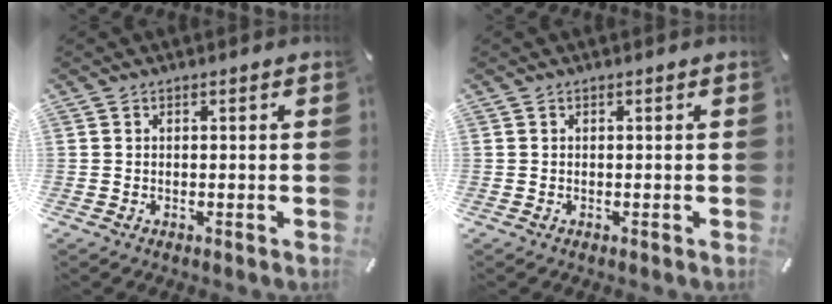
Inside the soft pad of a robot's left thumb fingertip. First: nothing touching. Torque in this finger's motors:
{"motor_torque": [-0.15, -0.10, -0.04, 0.01, 0.00]}